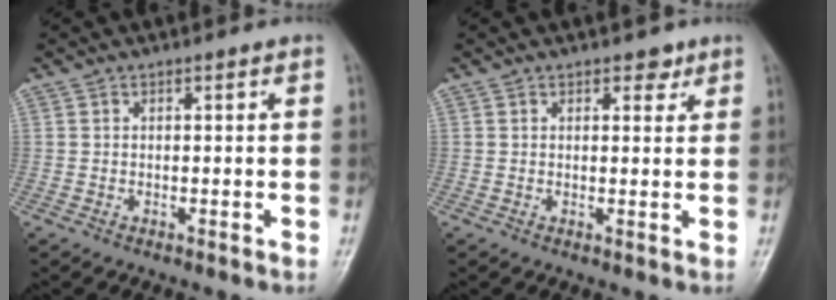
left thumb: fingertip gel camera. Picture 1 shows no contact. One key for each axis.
{"total": 2.3, "fx": 1.6, "fy": 1.3, "fz": 1.1, "tx": 0.001, "ty": -0.007, "tz": 0.019}